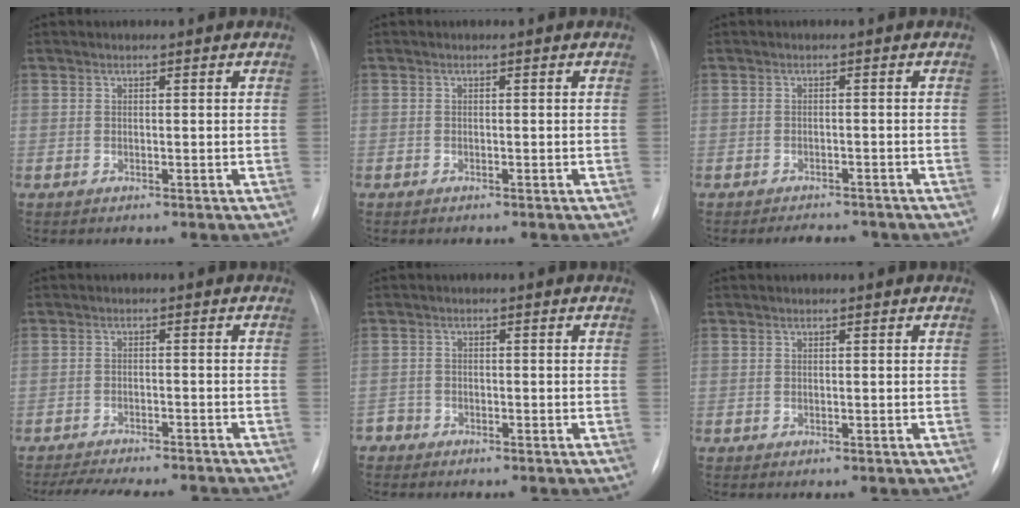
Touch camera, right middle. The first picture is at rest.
{"total": 0.5, "force": [-0.4, 0.4, 0.1], "torque": [-0.005, 0.002, -0.008]}
{"total": 4.3, "force": [-3.8, 1.5, 1.2], "torque": [-0.013, -0.003, -0.046]}
{"total": 12.4, "force": [-11.1, 2.4, 4.8], "torque": [-0.079, -0.002, -0.147]}
{"total": 1.6, "force": [-1.2, 1.0, -0.4], "torque": [0.008, 0.005, -0.026]}
{"total": 0.0}